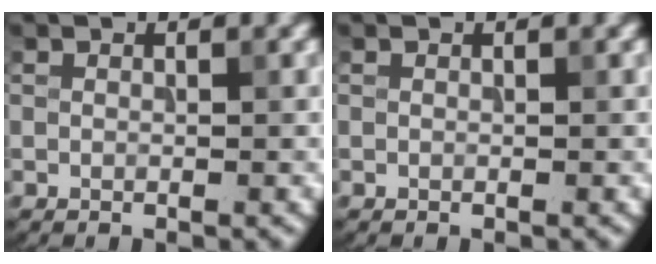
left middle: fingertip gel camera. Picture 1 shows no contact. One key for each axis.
{"total": 0.0}